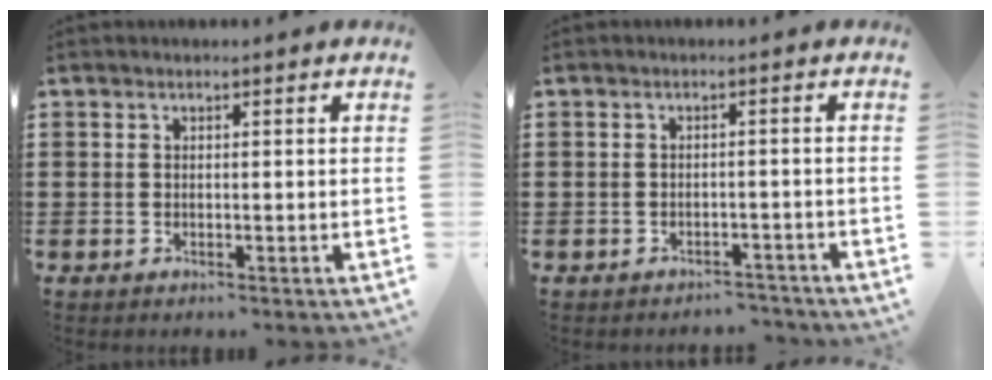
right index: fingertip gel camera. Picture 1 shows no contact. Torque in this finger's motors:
{"motor_torque": [-1.05, 1.09, -1.05, -0.21]}